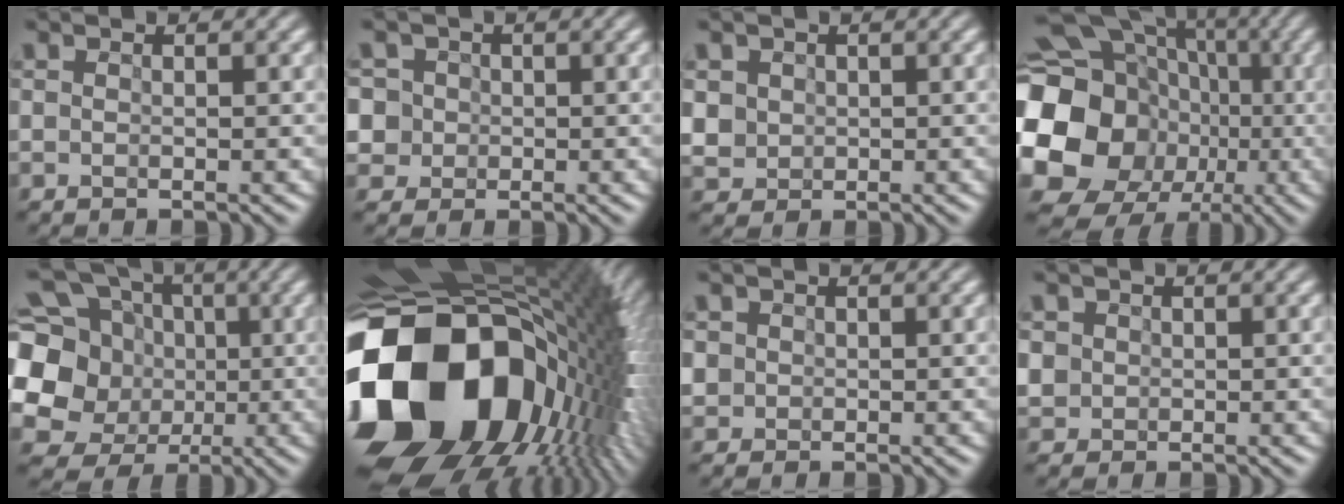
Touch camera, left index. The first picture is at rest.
{"total": 6.5, "force": [0.4, 6.1, 1.9], "torque": [-0.059, 0.032, -0.005]}
{"total": 3.2, "force": [0.5, 3.0, 1.0], "torque": [-0.041, 0.019, 0.019]}
{"total": 21.9, "force": [-2.9, 19.8, 8.8], "torque": [-0.205, -0.019, -0.074]}
{"total": 18.9, "force": [-0.1, 17.5, 7.0], "torque": [-0.206, 0.007, -0.030]}
{"total": 20.5, "force": [-2.5, 13.9, 14.8], "torque": [-0.345, -0.038, -0.014]}
{"total": 3.8, "force": [0.2, 3.6, 1.1], "torque": [-0.048, 0.028, -0.005]}
{"total": 4.2, "force": [0.4, 4.0, 1.3], "torque": [-0.056, 0.028, 0.002]}